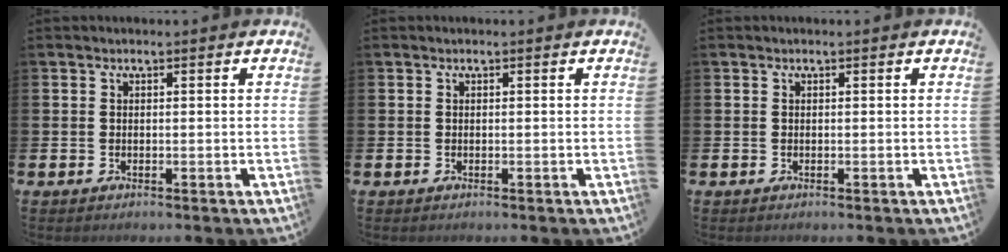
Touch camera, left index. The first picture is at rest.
{"total": 0.0}
{"total": 0.0}